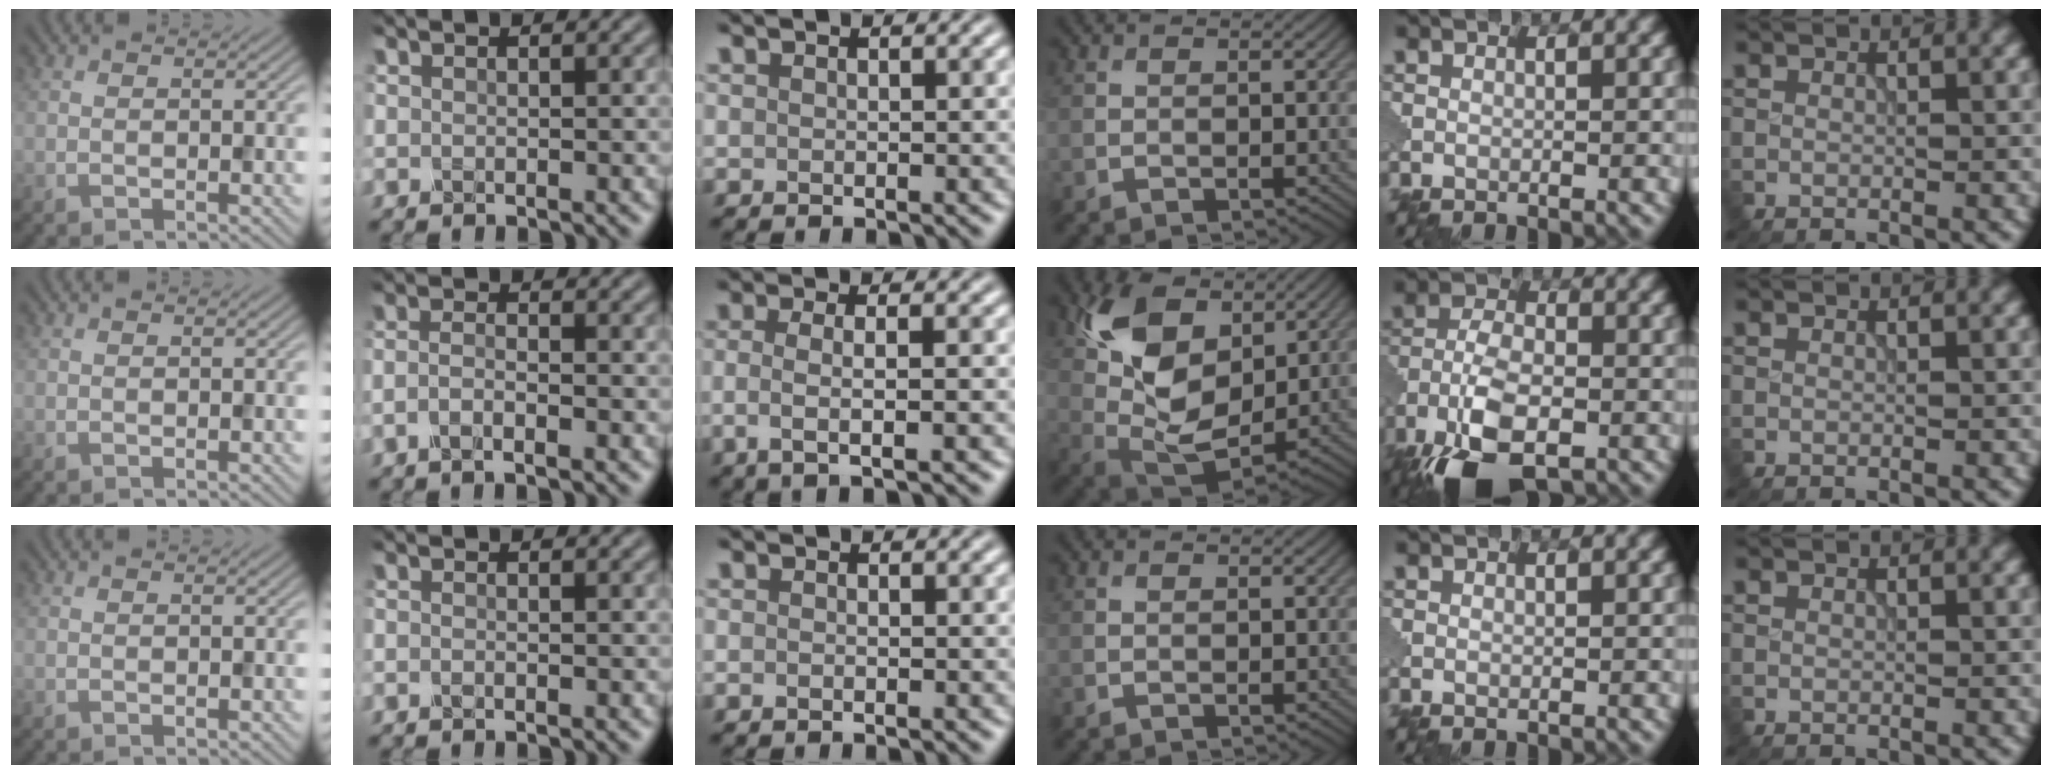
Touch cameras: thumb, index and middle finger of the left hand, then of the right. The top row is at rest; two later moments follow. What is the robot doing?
{"motion": "insert", "object": "pin"}